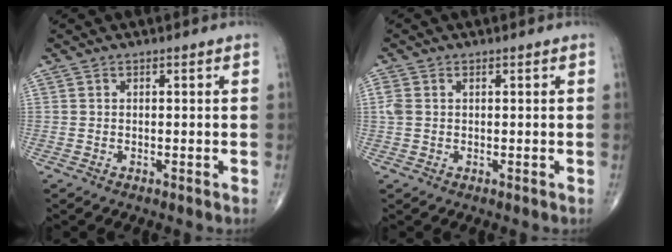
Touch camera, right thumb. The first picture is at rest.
{"total": 2.3, "force": [0.4, 1.6, 1.6], "torque": [-0.057, 0.013, 0.010]}